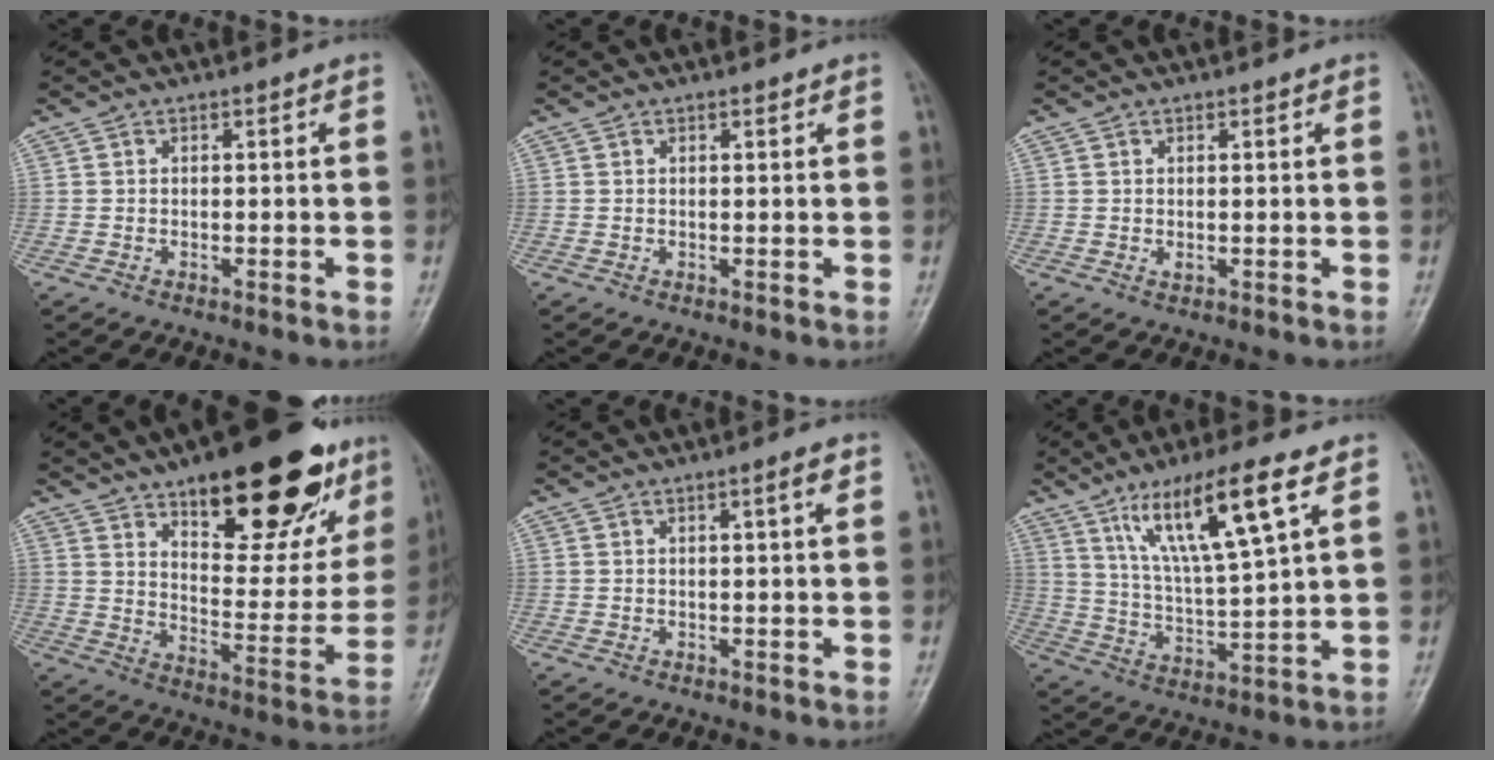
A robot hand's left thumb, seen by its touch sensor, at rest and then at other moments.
{"total": 0.8, "force": [0.6, 0.3, 0.4], "torque": [-0.007, -0.004, 0.008]}
{"total": 1.2, "force": [0.6, 0.7, 0.8], "torque": [-0.009, -0.004, 0.010]}
{"total": 27.4, "force": [16.3, 10.5, 19.4], "torque": [-0.225, -0.058, 0.239]}
{"total": 2.0, "force": [1.0, 0.1, 1.7], "torque": [-0.030, -0.002, 0.015]}
{"total": 15.2, "force": [8.0, 2.3, 12.7], "torque": [-0.229, -0.031, 0.152]}